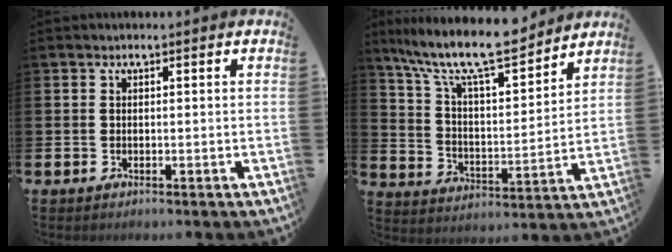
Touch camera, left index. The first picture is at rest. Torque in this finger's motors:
{"motor_torque": [1.03, -1.11, 1.02, 0.21]}